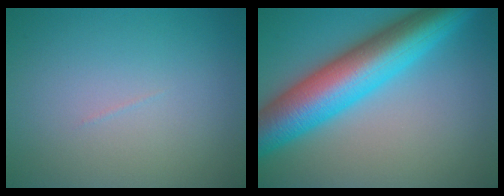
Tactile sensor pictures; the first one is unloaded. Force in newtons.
{"total": 11.1, "press": 11.1, "slide": 0.1}